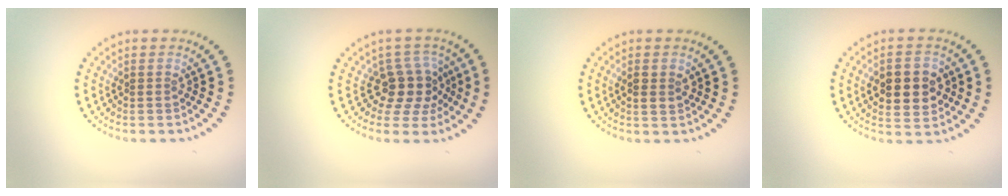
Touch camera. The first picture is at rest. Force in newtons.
{"total": 3.6, "press": 2.8, "slide": 2.3}
{"total": 1.5, "press": 1.5, "slide": 0.4}
{"total": 5.1, "press": 5.0, "slide": 0.2}